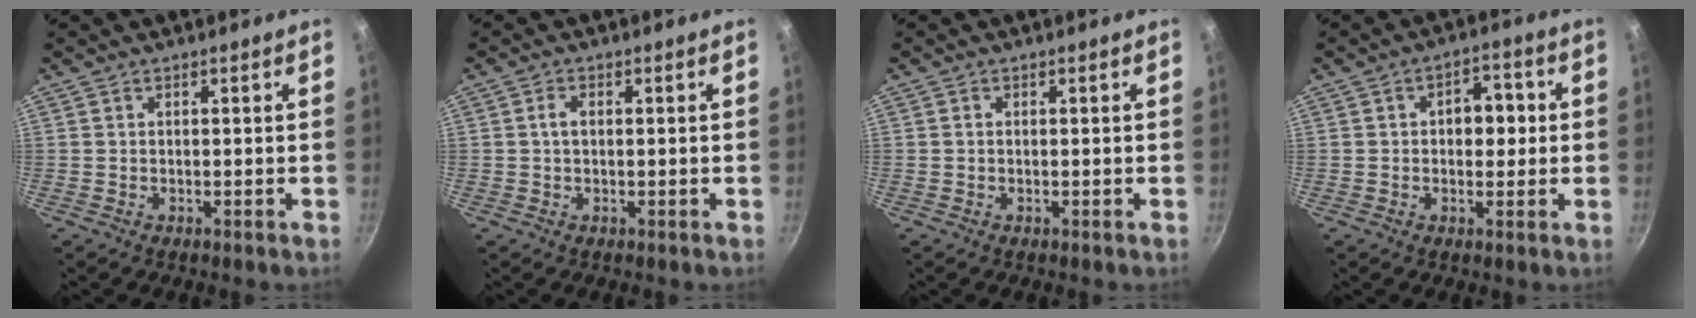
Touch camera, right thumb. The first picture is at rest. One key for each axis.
{"total": 1.8, "fx": 0.1, "fy": 1.2, "fz": 1.4, "tx": -0.024, "ty": 0.004, "tz": 0.001}
{"total": 0.5, "fx": 0.0, "fy": 0.4, "fz": 0.3, "tx": -0.004, "ty": 0.004, "tz": -0.002}
{"total": 6.4, "fx": 0.4, "fy": 4.4, "fz": 4.6, "tx": -0.020, "ty": 0.012, "tz": 0.001}